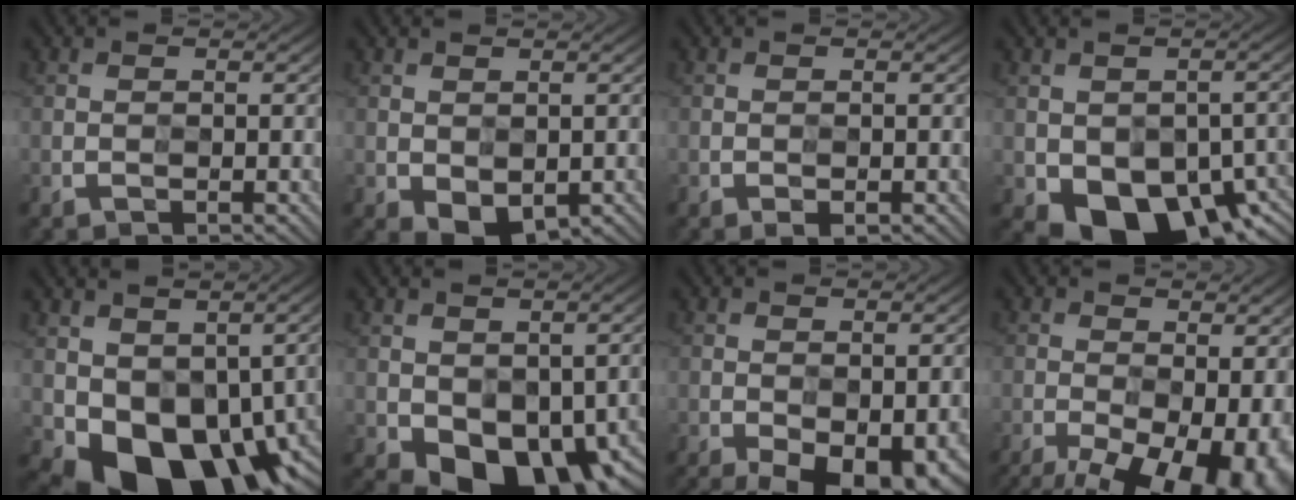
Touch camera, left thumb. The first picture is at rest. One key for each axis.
{"total": 3.1, "fx": -1.0, "fy": 2.1, "fz": 2.0, "tx": -0.042, "ty": -0.006, "tz": -0.014}
{"total": 0.9, "fx": -0.5, "fy": 0.3, "fz": 0.7, "tx": -0.012, "ty": -0.001, "tz": -0.008}
{"total": 10.2, "fx": -4.8, "fy": 6.3, "fz": 6.5, "tx": -0.098, "ty": -0.028, "tz": -0.064}
{"total": 12.8, "fx": -2.6, "fy": 9.0, "fz": 8.8, "tx": -0.144, "ty": -0.035, "tz": -0.023}
{"total": 8.2, "fx": -2.8, "fy": 5.2, "fz": 5.6, "tx": -0.095, "ty": -0.014, "tz": -0.041}
{"total": 9.5, "fx": -5.5, "fy": 4.0, "fz": 6.6, "tx": -0.102, "ty": -0.021, "tz": -0.083}
{"total": 16.8, "fx": -8.8, "fy": 8.0, "fz": 11.9, "tx": -0.176, "ty": -0.031, "tz": -0.103}